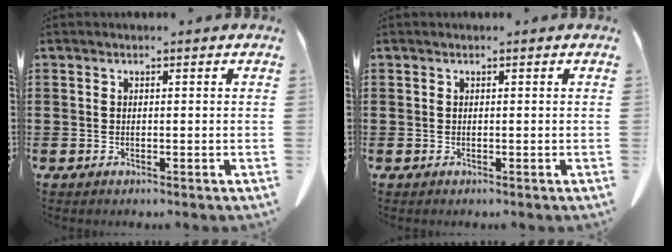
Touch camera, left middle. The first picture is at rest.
{"total": 0.0}